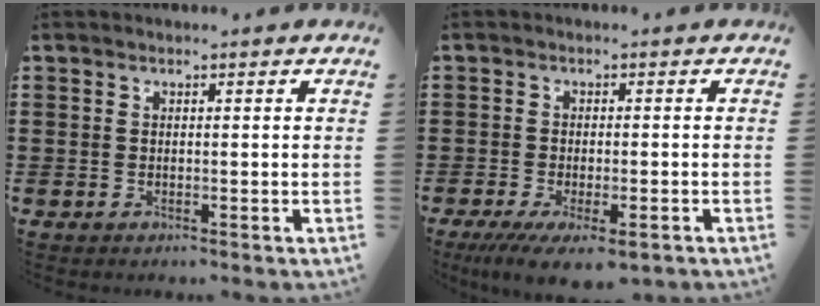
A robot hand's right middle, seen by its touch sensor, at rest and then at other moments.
{"total": 4.2, "force": [-2.7, 1.0, 3.1], "torque": [-0.064, -0.010, -0.050]}